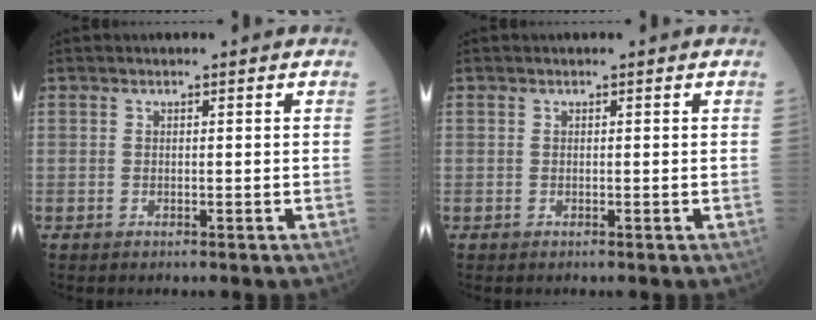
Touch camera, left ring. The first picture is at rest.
{"total": 0.0}